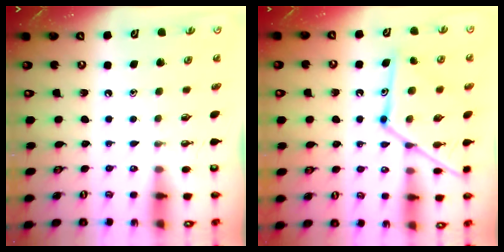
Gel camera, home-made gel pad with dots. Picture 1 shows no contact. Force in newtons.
{"total": 15.7, "press": 15.6, "slide": 1.2}